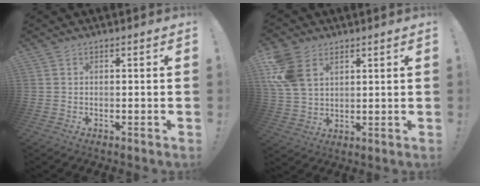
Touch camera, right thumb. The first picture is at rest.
{"total": 11.7, "force": [5.3, 8.0, 6.7], "torque": [-0.141, -0.011, 0.106]}